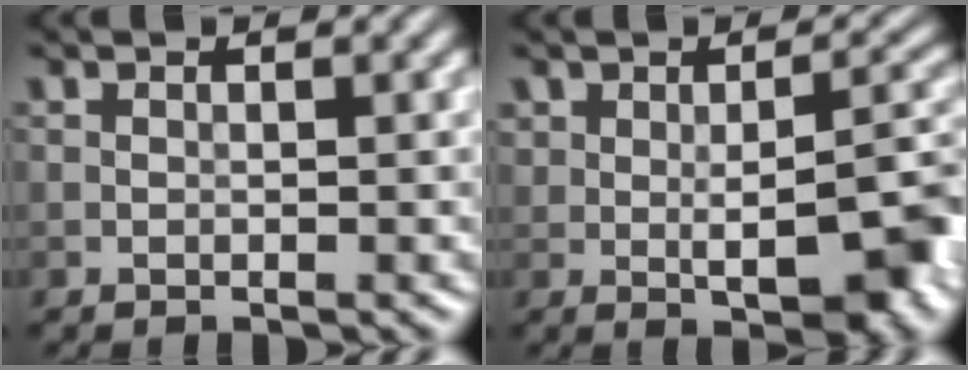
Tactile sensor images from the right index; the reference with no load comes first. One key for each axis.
{"total": 6.2, "fx": -1.0, "fy": 2.6, "fz": 5.6, "tx": -0.077, "ty": 0.002, "tz": -0.011}